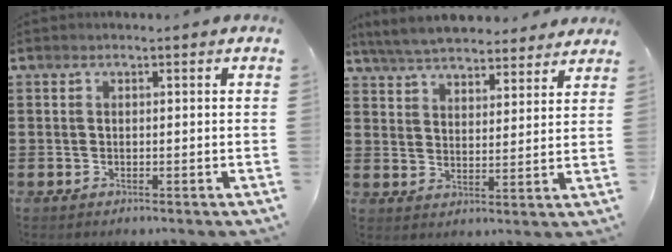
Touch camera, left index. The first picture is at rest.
{"total": 6.0, "force": [5.8, 0.9, 1.1], "torque": [-0.047, -0.021, 0.105]}